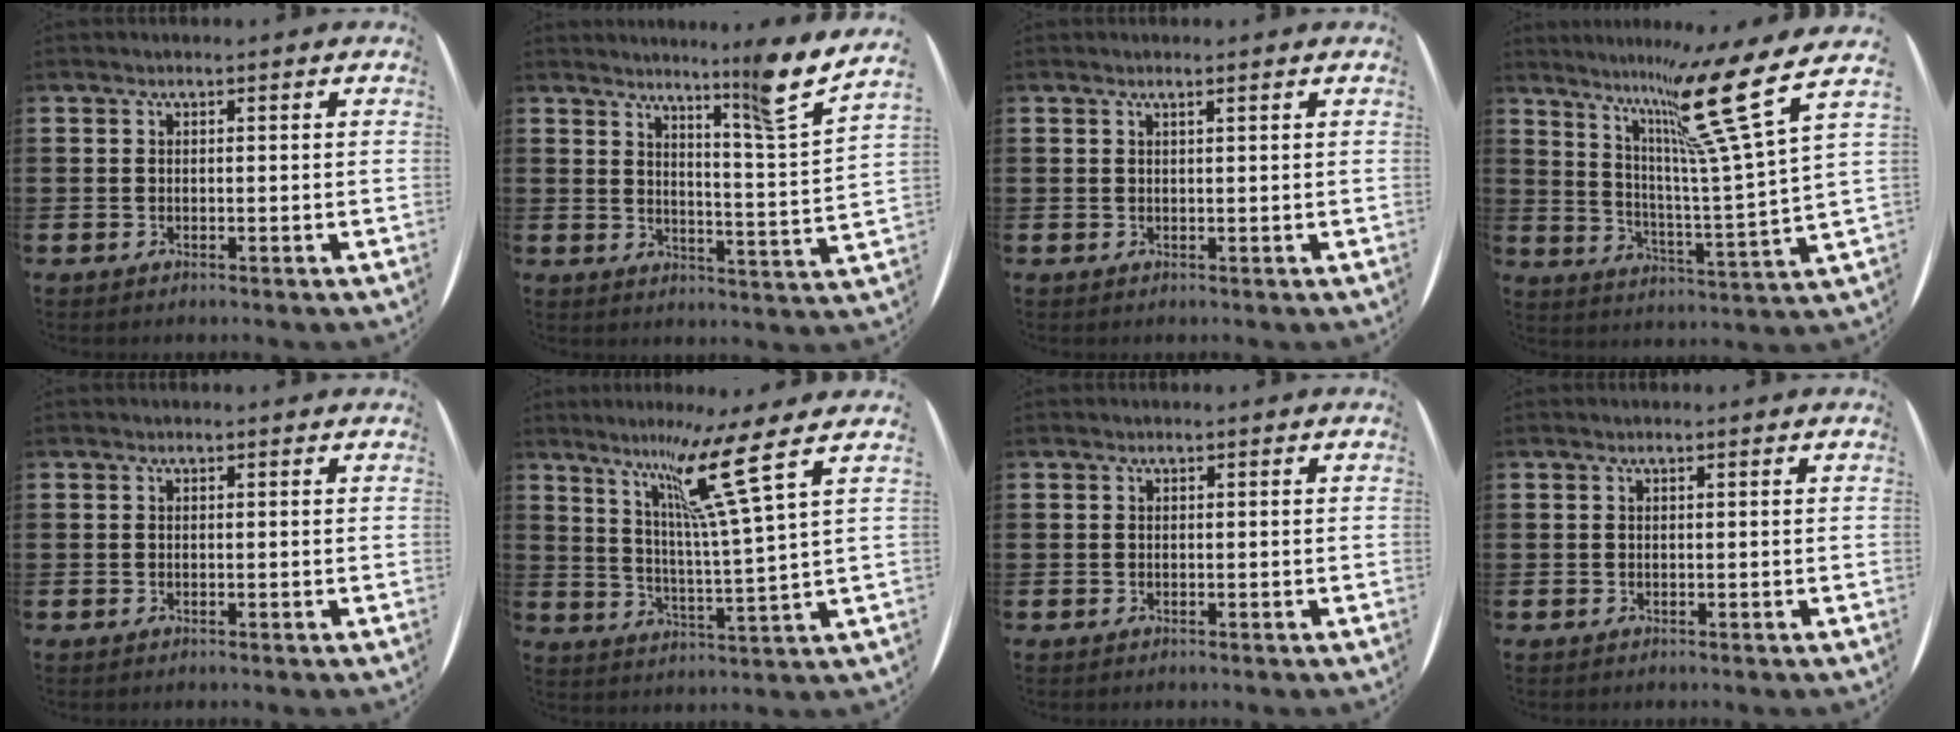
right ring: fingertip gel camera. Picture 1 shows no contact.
{"total": 7.5, "force": [6.0, -1.3, 4.4], "torque": [-0.073, -0.047, 0.087]}
{"total": 0.6, "force": [0.4, -0.2, 0.4], "torque": [-0.005, -0.001, 0.007]}
{"total": 15.2, "force": [8.6, 0.2, 12.6], "torque": [-0.232, -0.039, 0.119]}
{"total": 0.0}
{"total": 11.9, "force": [7.0, -0.8, 9.6], "torque": [-0.198, -0.015, 0.106]}
{"total": 0.0}
{"total": 0.0}